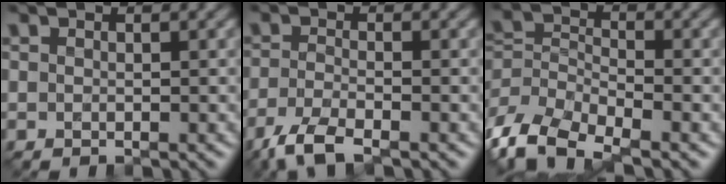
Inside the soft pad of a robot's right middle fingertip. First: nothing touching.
{"total": 3.9, "force": [-2.9, 0.9, 2.4], "torque": [-0.058, -0.012, -0.066]}
{"total": 6.5, "force": [-4.2, 3.2, 3.8], "torque": [-0.082, -0.008, -0.091]}